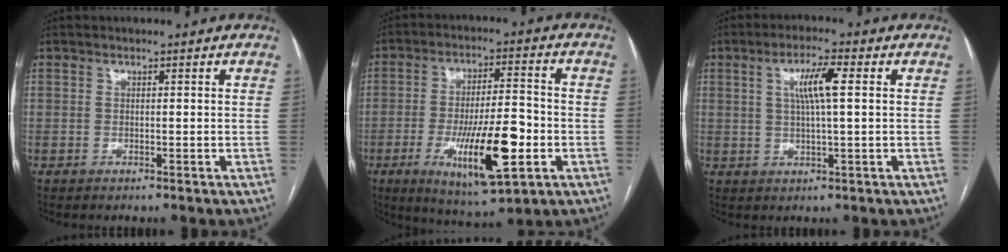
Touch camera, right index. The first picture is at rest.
{"total": 14.7, "force": [-4.6, 3.1, 13.6], "torque": [-0.236, -0.010, -0.067]}
{"total": 5.8, "force": [1.5, 0.5, 5.6], "torque": [-0.104, 0.007, 0.026]}